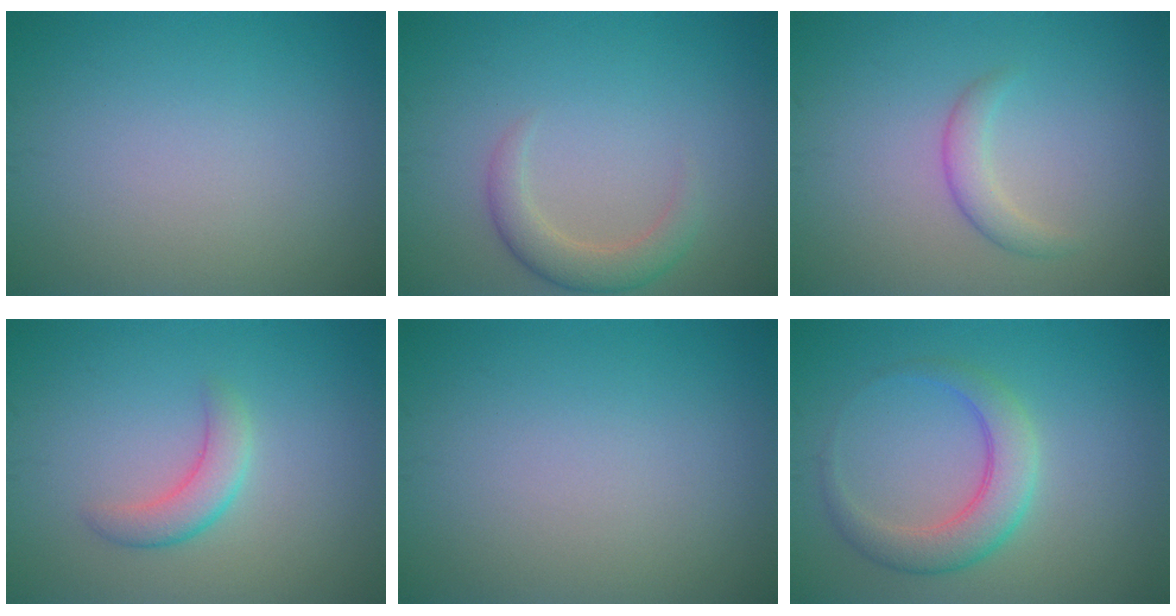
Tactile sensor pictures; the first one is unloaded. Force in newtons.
{"total": 2.7, "press": 2.7, "slide": 0.2}
{"total": 1.9, "press": 1.9, "slide": 0.1}
{"total": 2.6, "press": 2.6, "slide": 0.1}
{"total": 0.0}
{"total": 4.0, "press": 4.0, "slide": 0.1}